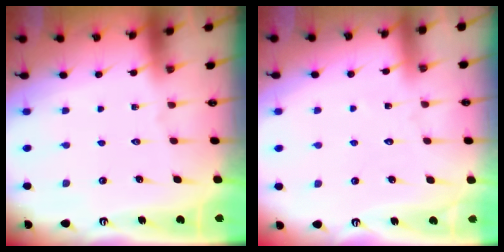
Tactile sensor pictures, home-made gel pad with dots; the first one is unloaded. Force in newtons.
{"total": 2.6, "press": 2.6, "slide": 0.2}